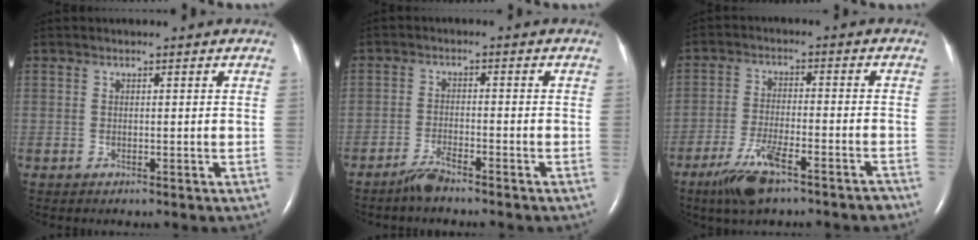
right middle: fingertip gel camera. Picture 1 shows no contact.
{"total": 3.1, "force": [-2.8, 0.1, 1.5], "torque": [-0.039, -0.005, -0.054]}
{"total": 9.0, "force": [-6.4, 1.6, 6.1], "torque": [-0.115, -0.012, -0.109]}